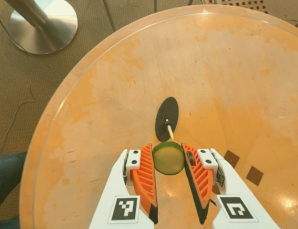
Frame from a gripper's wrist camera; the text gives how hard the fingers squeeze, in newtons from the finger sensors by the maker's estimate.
{"total": 7.8, "left": 7.6, "right": 7.9}